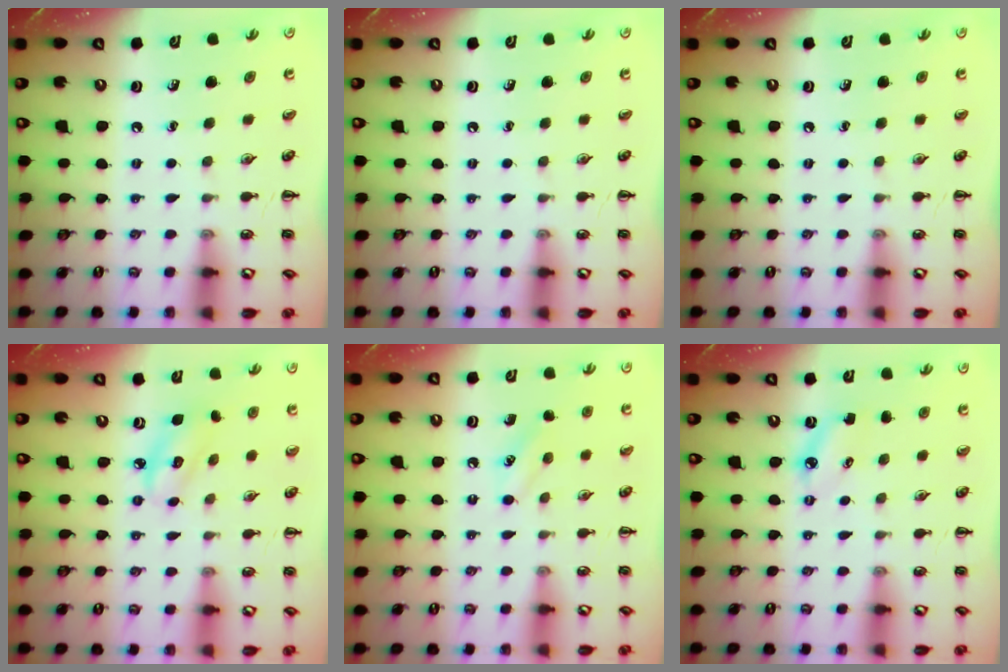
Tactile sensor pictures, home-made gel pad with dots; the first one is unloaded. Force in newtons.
{"total": 0.0}
{"total": 0.0}
{"total": 3.8, "press": 3.8, "slide": 0.5}
{"total": 8.1, "press": 7.9, "slide": 1.8}
{"total": 4.3, "press": 4.1, "slide": 1.4}